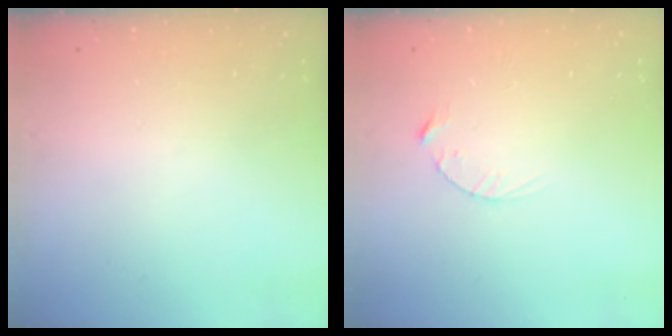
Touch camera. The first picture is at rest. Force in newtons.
{"total": 2.5, "press": 2.5, "slide": 0.4}